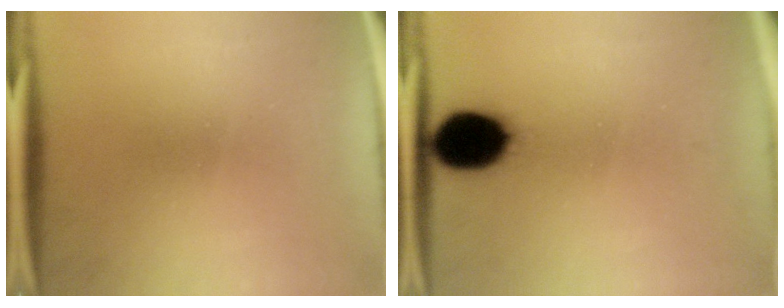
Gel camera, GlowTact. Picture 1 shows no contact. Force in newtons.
{"total": 11.3}